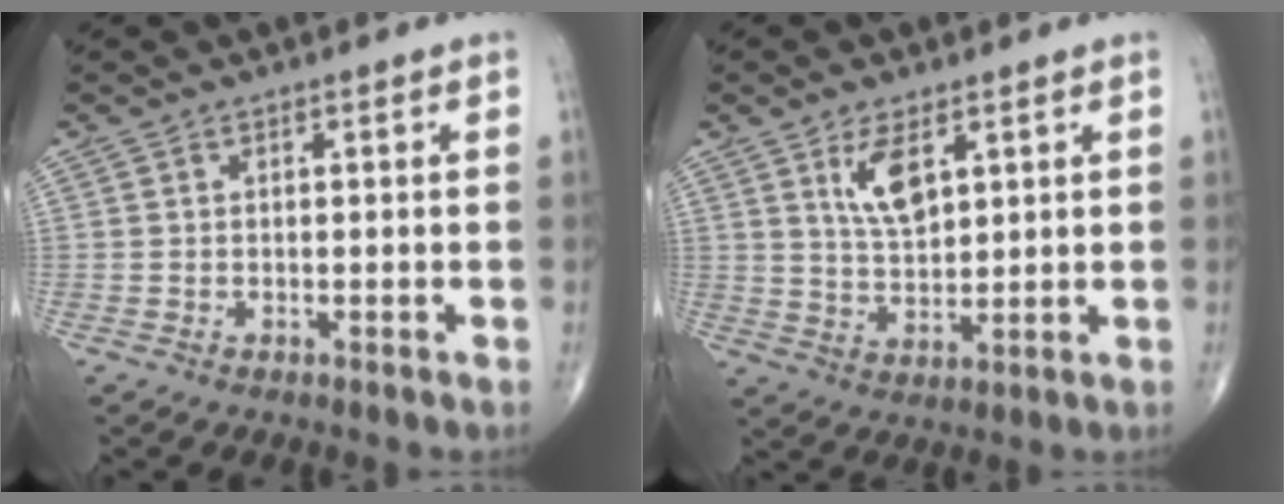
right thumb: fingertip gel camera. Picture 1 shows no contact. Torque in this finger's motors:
{"motor_torque": [-0.82, 0.91, 0.16, -0.04, 0.15]}